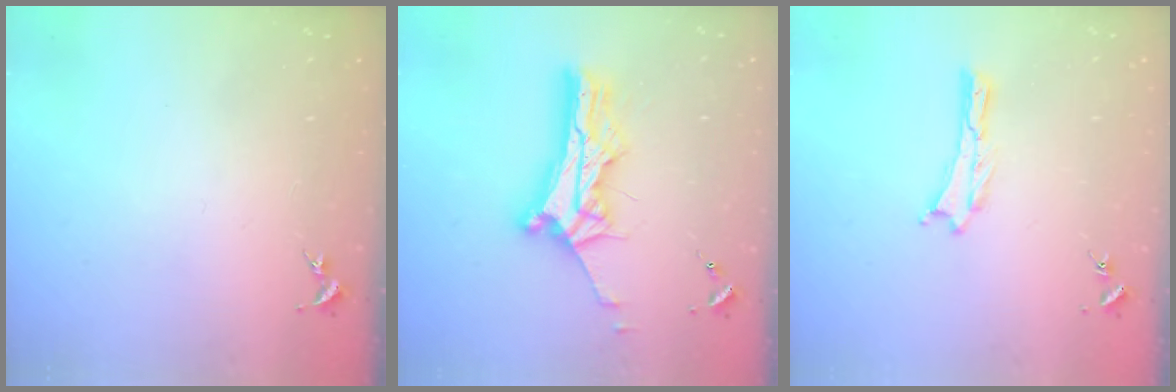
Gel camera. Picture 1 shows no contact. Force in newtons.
{"total": 11.0, "press": 11.0, "slide": 0.8}
{"total": 0.0}